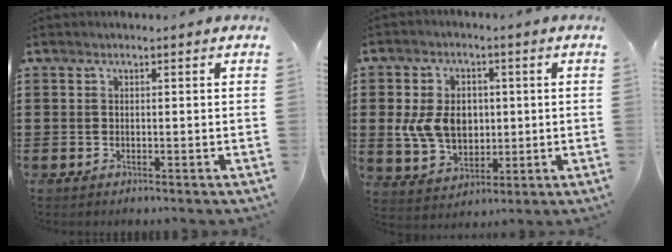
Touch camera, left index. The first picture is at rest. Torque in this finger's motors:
{"motor_torque": [1.32, 0.82, 0.64, 0.20]}